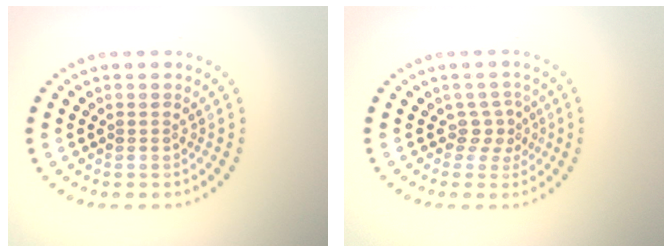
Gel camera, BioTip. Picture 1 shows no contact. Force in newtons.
{"total": 2.1, "press": 1.4, "slide": 1.5}